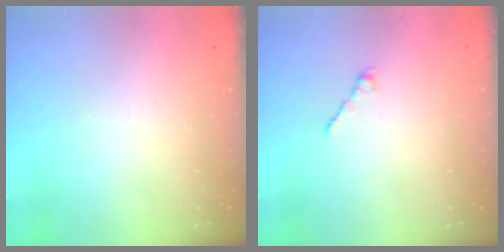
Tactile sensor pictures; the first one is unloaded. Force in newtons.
{"total": 1.7, "press": 1.5, "slide": 0.6}